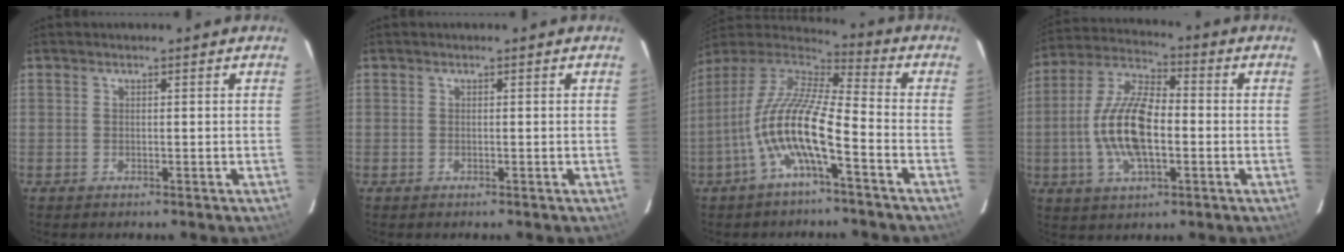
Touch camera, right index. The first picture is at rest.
{"total": 0.0}
{"total": 14.2, "force": [-5.2, 2.7, 12.9], "torque": [-0.247, -0.005, -0.106]}
{"total": 14.1, "force": [-2.2, 5.7, 12.7], "torque": [-0.263, 0.006, -0.045]}